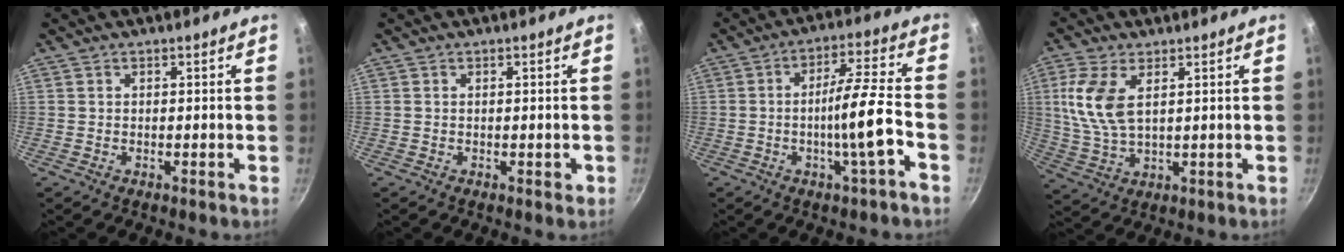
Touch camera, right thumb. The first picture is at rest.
{"total": 1.3, "force": [-0.3, 0.5, 1.1], "torque": [-0.012, 0.001, -0.003]}
{"total": 11.7, "force": [-3.5, 1.0, 11.1], "torque": [-0.192, 0.039, -0.065]}
{"total": 9.6, "force": [2.7, 4.8, 7.9], "torque": [-0.169, -0.006, 0.060]}